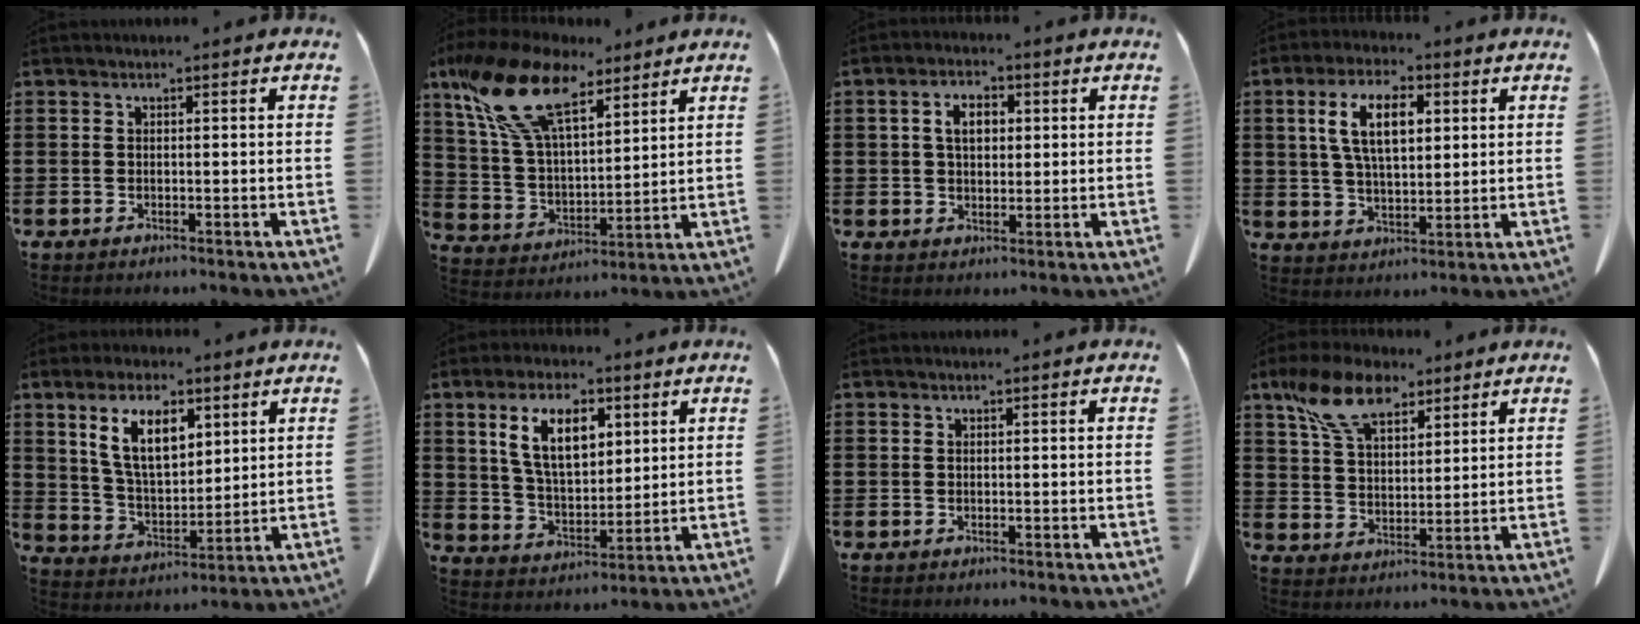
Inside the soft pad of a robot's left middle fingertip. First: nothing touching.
{"total": 16.2, "force": [10.6, 6.4, 10.4], "torque": [-0.242, -0.024, 0.190]}
{"total": 4.5, "force": [1.2, 2.8, 3.4], "torque": [-0.060, 0.007, 0.015]}
{"total": 9.0, "force": [3.2, 4.0, 7.4], "torque": [-0.148, 0.010, 0.055]}
{"total": 10.3, "force": [5.4, 5.1, 7.2], "torque": [-0.150, 0.006, 0.100]}
{"total": 10.3, "force": [4.9, 5.3, 7.4], "torque": [-0.154, 0.013, 0.090]}
{"total": 0.0}
{"total": 10.4, "force": [7.0, 5.0, 5.9], "torque": [-0.139, -0.001, 0.132]}